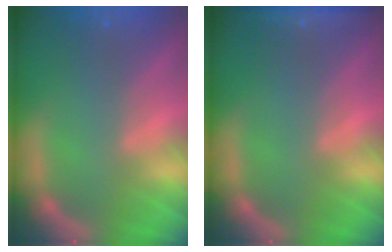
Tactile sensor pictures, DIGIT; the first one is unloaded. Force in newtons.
{"total": 2.4}